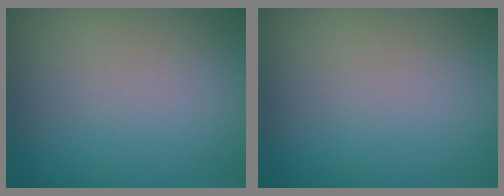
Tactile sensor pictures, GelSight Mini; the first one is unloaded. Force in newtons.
{"total": 0.0}